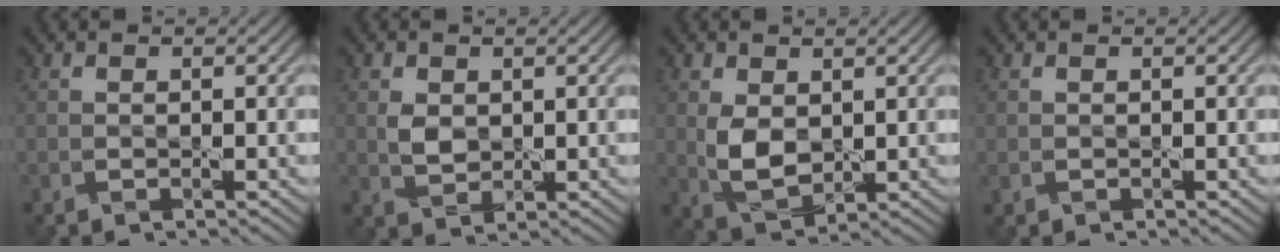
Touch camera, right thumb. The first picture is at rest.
{"total": 2.7, "force": [0.6, 1.9, 1.7], "torque": [-0.043, -0.002, 0.015]}
{"total": 4.9, "force": [0.7, 3.2, 3.7], "torque": [-0.084, -0.007, 0.020]}
{"total": 0.0}